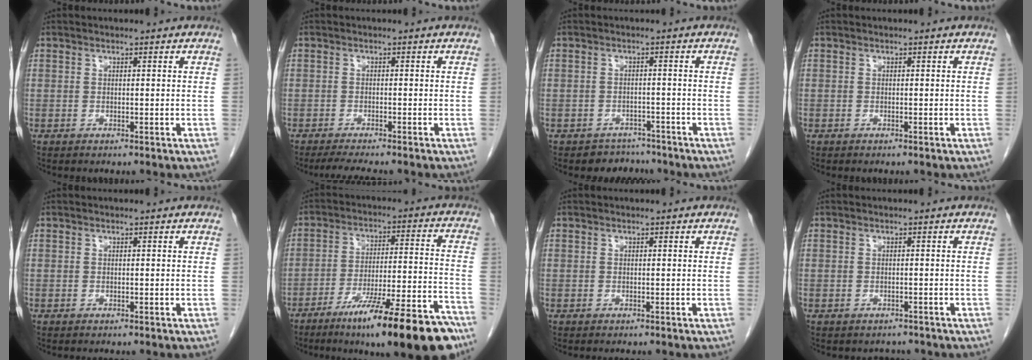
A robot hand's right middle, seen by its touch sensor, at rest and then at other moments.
{"total": 4.4, "force": [-3.8, 0.2, 2.3], "torque": [-0.035, -0.011, -0.059]}
{"total": 3.3, "force": [-2.8, 1.7, -0.6], "torque": [0.009, 0.009, -0.040]}
{"total": 0.0}
{"total": 0.0}
{"total": 19.8, "force": [-13.9, 1.4, 14.1], "torque": [-0.169, -0.001, -0.220]}
{"total": 0.0}
{"total": 1.8, "force": [-1.5, 1.0, 0.0], "torque": [-0.003, 0.001, -0.022]}